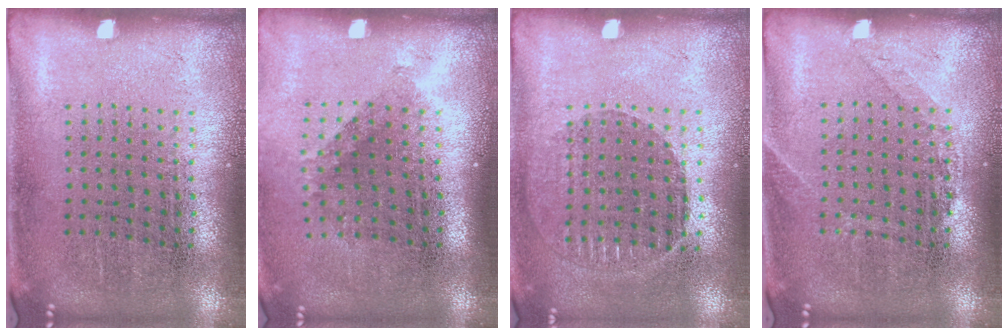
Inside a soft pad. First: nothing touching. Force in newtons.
{"total": 1.3, "press": 0.9, "slide": 0.9}
{"total": 1.0, "press": 1.0, "slide": 0.2}
{"total": 1.1, "press": 1.1, "slide": 0.2}